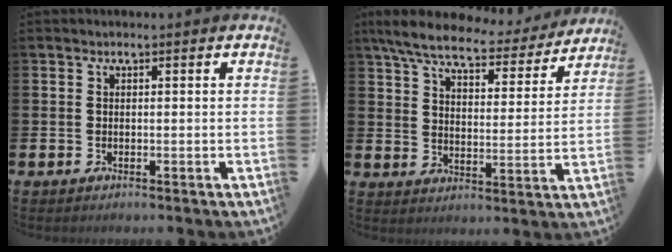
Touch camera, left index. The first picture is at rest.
{"total": 7.8, "force": [6.9, 1.8, 3.2], "torque": [-0.083, -0.043, 0.115]}